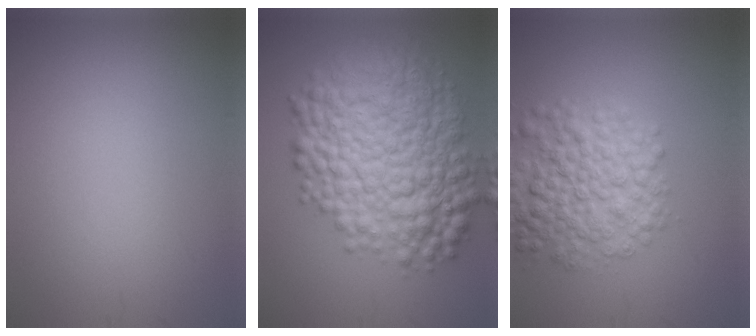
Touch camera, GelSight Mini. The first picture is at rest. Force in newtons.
{"total": 12.5, "press": 12.5, "slide": 0.2}
{"total": 6.5, "press": 6.5, "slide": 0.2}